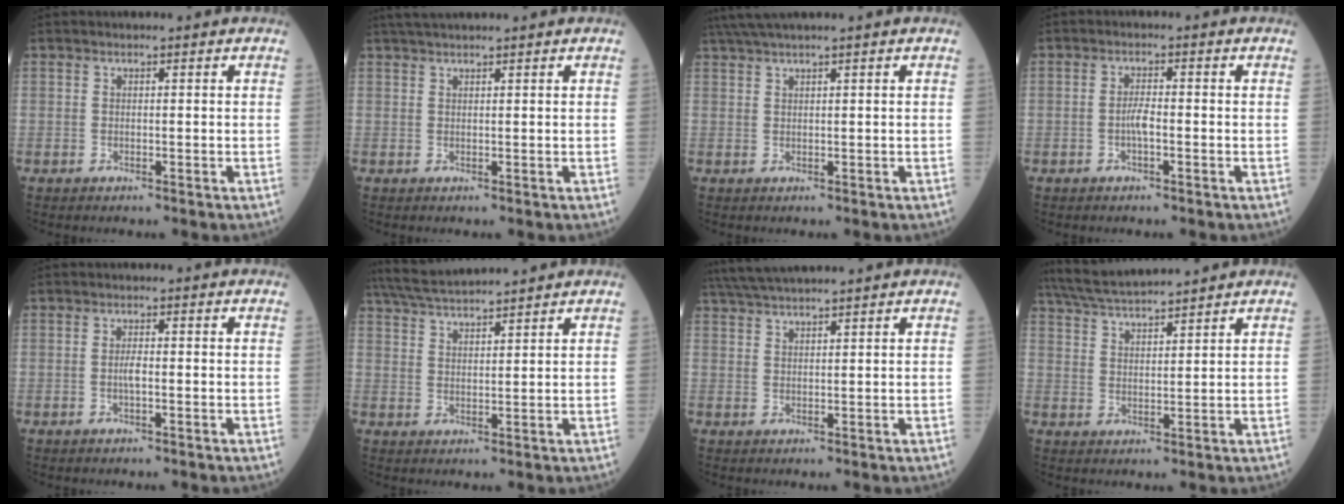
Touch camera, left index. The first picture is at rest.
{"total": 3.9, "force": [3.4, -0.1, 1.8], "torque": [-0.028, 0.031, 0.062]}
{"total": 3.5, "force": [2.8, -0.8, 1.9], "torque": [-0.041, 0.020, 0.059]}
{"total": 2.2, "force": [-0.8, 0.4, 2.1], "torque": [-0.042, 0.000, -0.016]}
{"total": 1.7, "force": [-0.5, 0.3, 1.6], "torque": [-0.034, -0.001, -0.009]}
{"total": 8.5, "force": [8.0, -0.3, 3.0], "torque": [-0.063, 0.032, 0.141]}
{"total": 7.6, "force": [6.8, -0.4, 3.4], "torque": [-0.062, 0.037, 0.119]}
{"total": 9.2, "force": [8.6, -0.3, 3.2], "torque": [-0.067, 0.028, 0.154]}